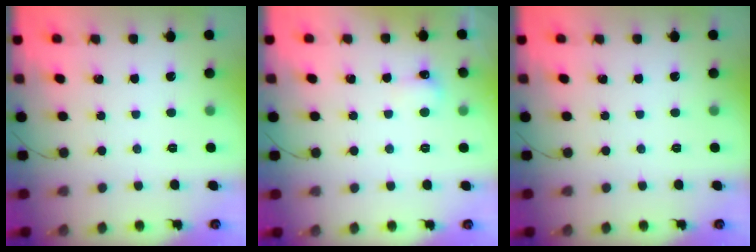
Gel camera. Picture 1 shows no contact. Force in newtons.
{"total": 4.9, "press": 4.7, "slide": 1.4}
{"total": 0.0}